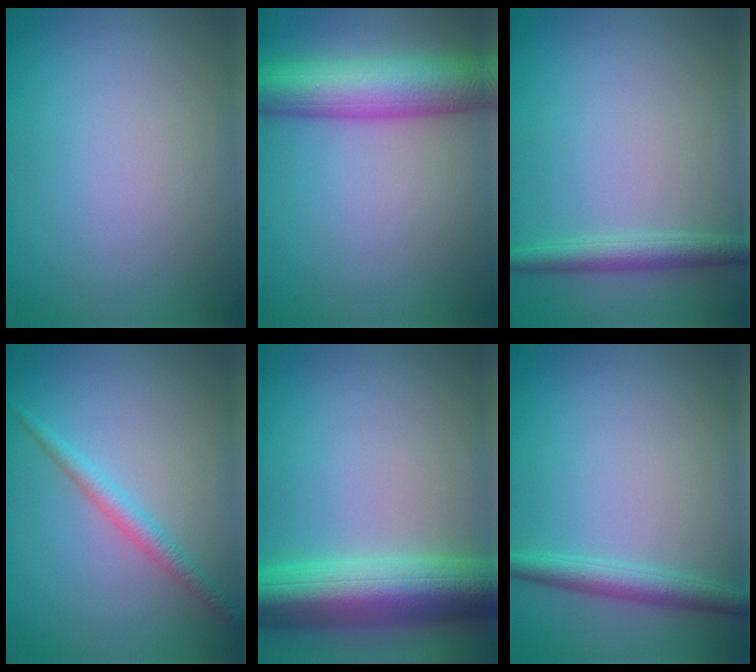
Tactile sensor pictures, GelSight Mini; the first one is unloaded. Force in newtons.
{"total": 8.7, "press": 8.7, "slide": 0.4}
{"total": 2.4, "press": 2.4, "slide": 0.1}
{"total": 2.0, "press": 2.0, "slide": 0.0}
{"total": 9.6, "press": 9.6, "slide": 0.4}
{"total": 2.6, "press": 2.6, "slide": 0.0}